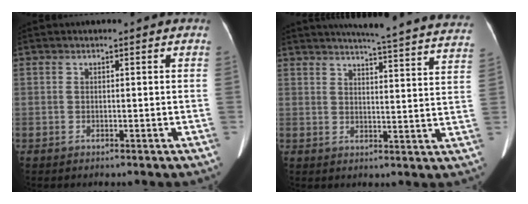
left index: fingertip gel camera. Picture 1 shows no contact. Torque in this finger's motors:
{"motor_torque": [-0.35, -0.72, 0.01, 0.05]}